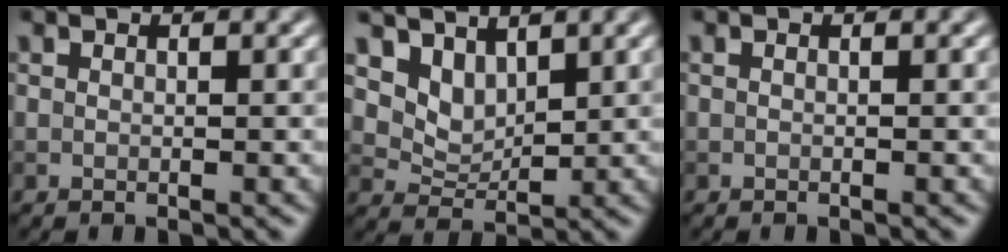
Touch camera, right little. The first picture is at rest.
{"total": 3.4, "force": [2.0, 2.2, 1.7], "torque": [-0.046, -0.014, 0.050]}
{"total": 0.0}